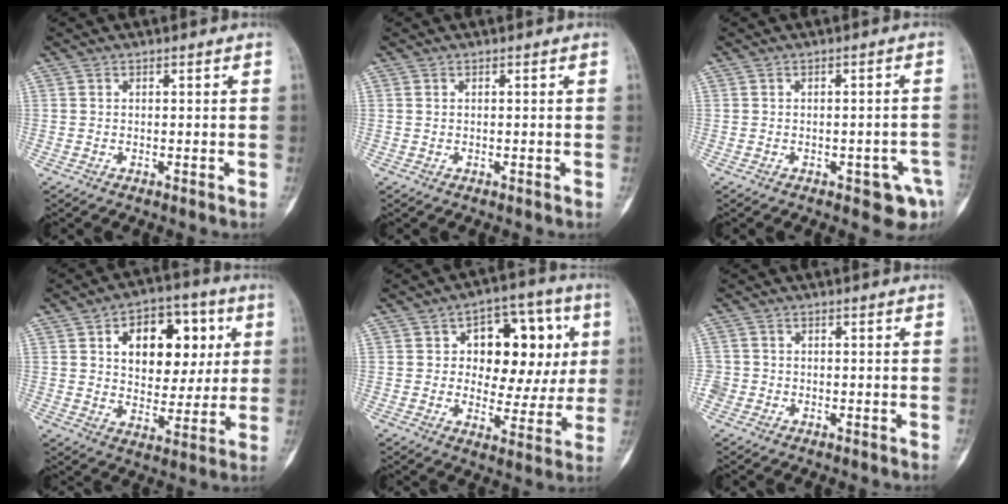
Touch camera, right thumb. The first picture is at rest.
{"total": 0.0}
{"total": 5.6, "force": [-2.6, 2.5, 4.3], "torque": [-0.037, 0.012, -0.026]}
{"total": 16.5, "force": [4.8, 10.6, 11.7], "torque": [-0.115, -0.002, 0.073]}
{"total": 16.9, "force": [3.7, 10.5, 12.8], "torque": [-0.111, 0.016, 0.054]}
{"total": 2.1, "force": [-0.7, 2.0, 0.2], "torque": [0.007, 0.008, -0.019]}